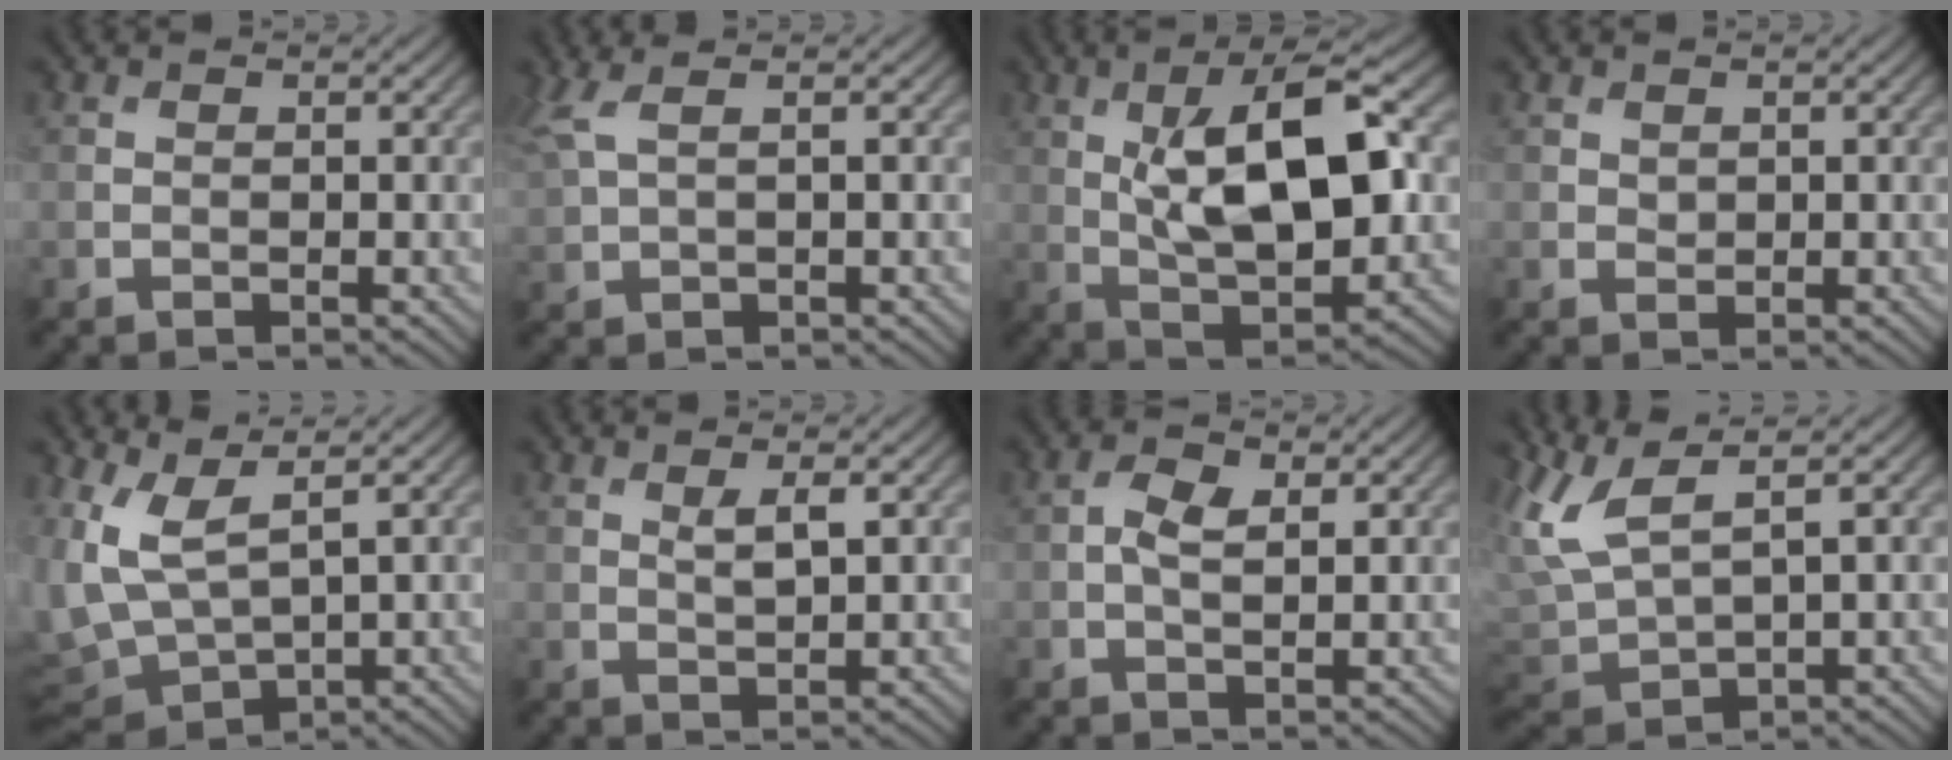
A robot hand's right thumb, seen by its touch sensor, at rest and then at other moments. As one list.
[{"total": 3.7, "force": [1.8, 0.9, 3.1], "torque": [-0.083, 0.017, 0.040]}, {"total": 13.9, "force": [2.4, 5.5, 12.6], "torque": [-0.219, 0.004, 0.037]}, {"total": 0.8, "force": [0.5, 0.5, 0.3], "torque": [-0.008, -0.003, 0.013]}, {"total": 7.9, "force": [2.3, 3.4, 6.7], "torque": [-0.179, -0.011, 0.047]}, {"total": 2.4, "force": [1.1, 0.6, 2.1], "torque": [-0.042, -0.002, 0.023]}, {"total": 3.0, "force": [0.5, 1.4, 2.6], "torque": [-0.056, 0.000, 0.008]}, {"total": 6.7, "force": [3.7, 2.0, 5.2], "torque": [-0.136, 0.011, 0.076]}]